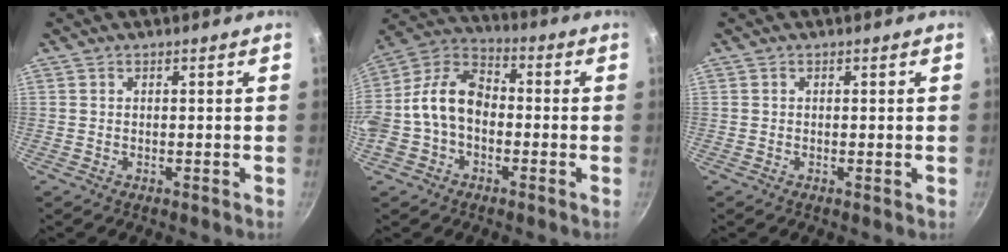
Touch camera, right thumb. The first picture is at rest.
{"total": 13.3, "force": [-1.9, 9.3, 9.2], "torque": [-0.151, 0.047, -0.054]}
{"total": 0.0}